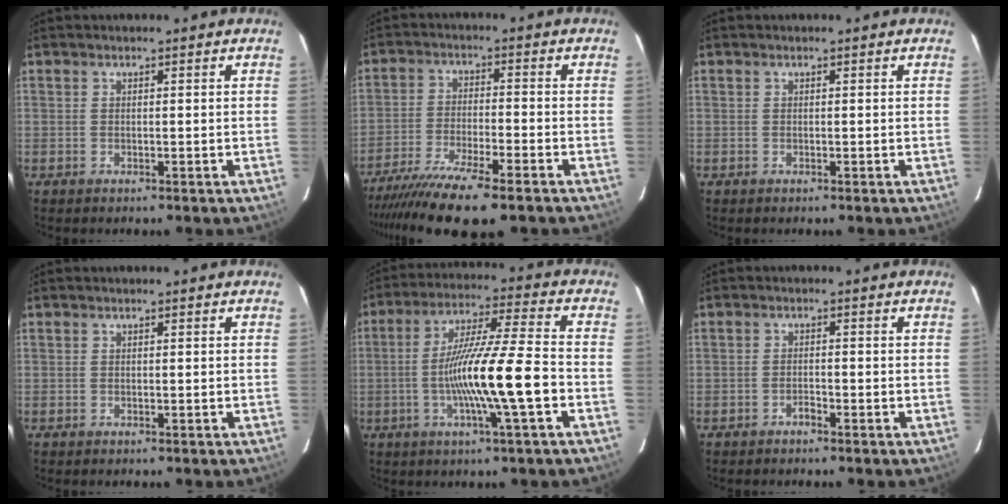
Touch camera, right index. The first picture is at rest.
{"total": 12.6, "force": [-10.0, 0.8, 7.6], "torque": [-0.130, -0.029, -0.164]}
{"total": 0.0}
{"total": 0.0}
{"total": 13.5, "force": [-3.3, -0.5, 13.1], "torque": [-0.238, -0.004, -0.064]}
{"total": 1.1, "force": [-0.9, 0.3, 0.5], "torque": [-0.008, 0.002, -0.016]}